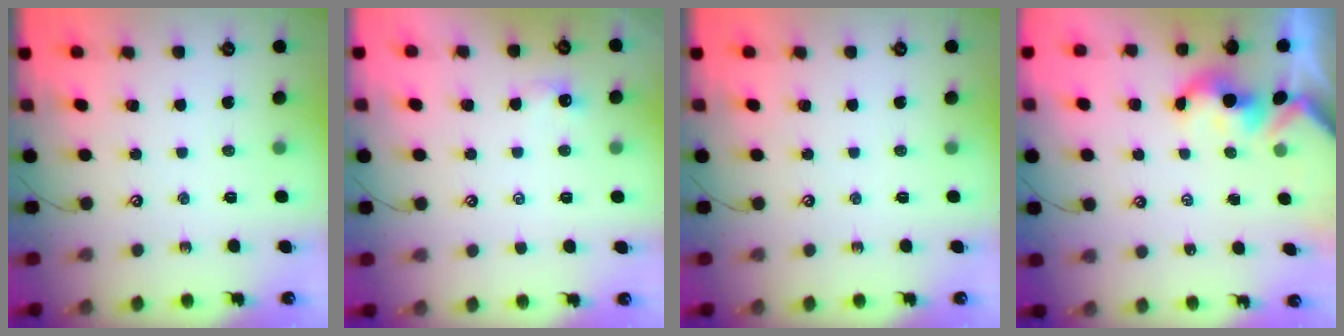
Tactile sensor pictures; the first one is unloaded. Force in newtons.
{"total": 0.8, "press": 0.7, "slide": 0.5}
{"total": 0.0}
{"total": 1.8, "press": 1.8, "slide": 0.2}